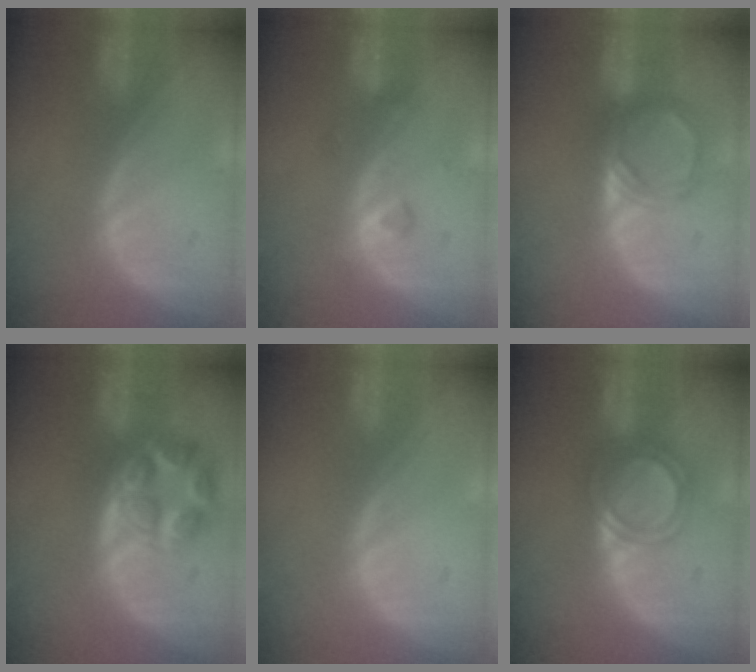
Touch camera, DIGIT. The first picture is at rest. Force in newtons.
{"total": 1.8, "press": 1.8, "slide": 0.1}
{"total": 5.1, "press": 4.8, "slide": 1.8}
{"total": 7.6, "press": 6.8, "slide": 3.5}
{"total": 0.0}
{"total": 4.9, "press": 4.5, "slide": 2.1}